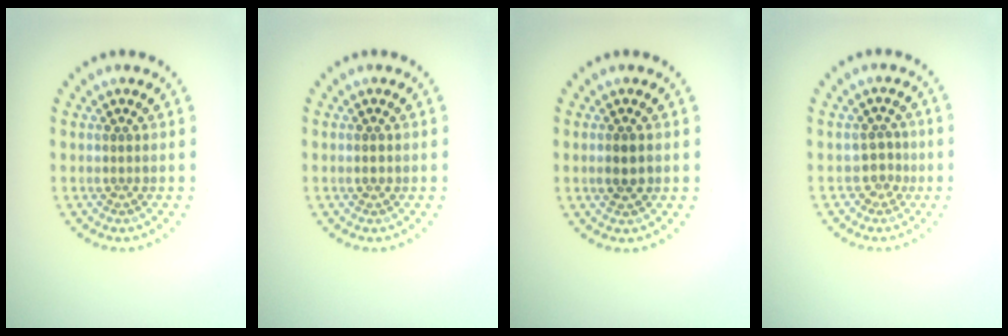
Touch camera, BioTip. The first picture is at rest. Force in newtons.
{"total": 0.8, "press": 0.8, "slide": 0.1}
{"total": 1.8, "press": 1.8, "slide": 0.2}
{"total": 1.6, "press": 1.3, "slide": 1.0}